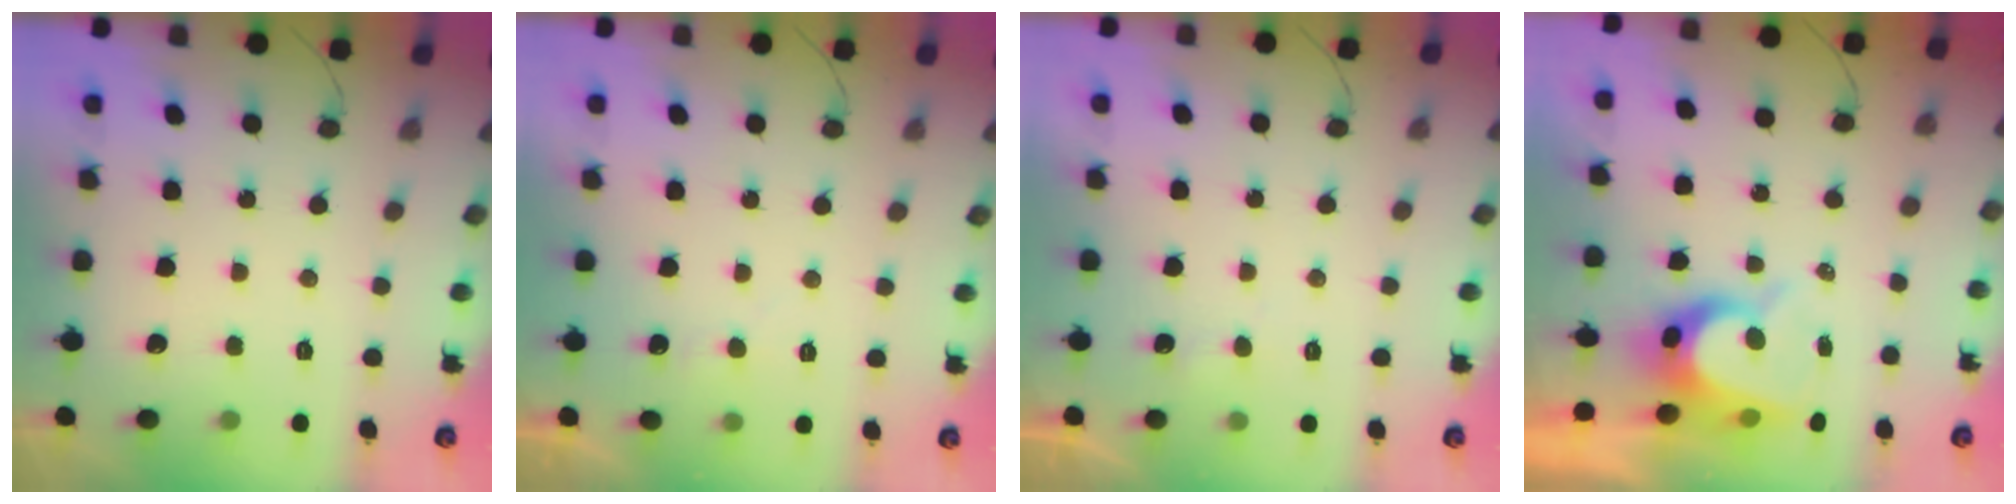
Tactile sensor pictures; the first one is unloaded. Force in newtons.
{"total": 3.9, "press": 3.8, "slide": 0.5}
{"total": 4.0, "press": 4.0, "slide": 0.3}
{"total": 9.0, "press": 9.0, "slide": 0.7}